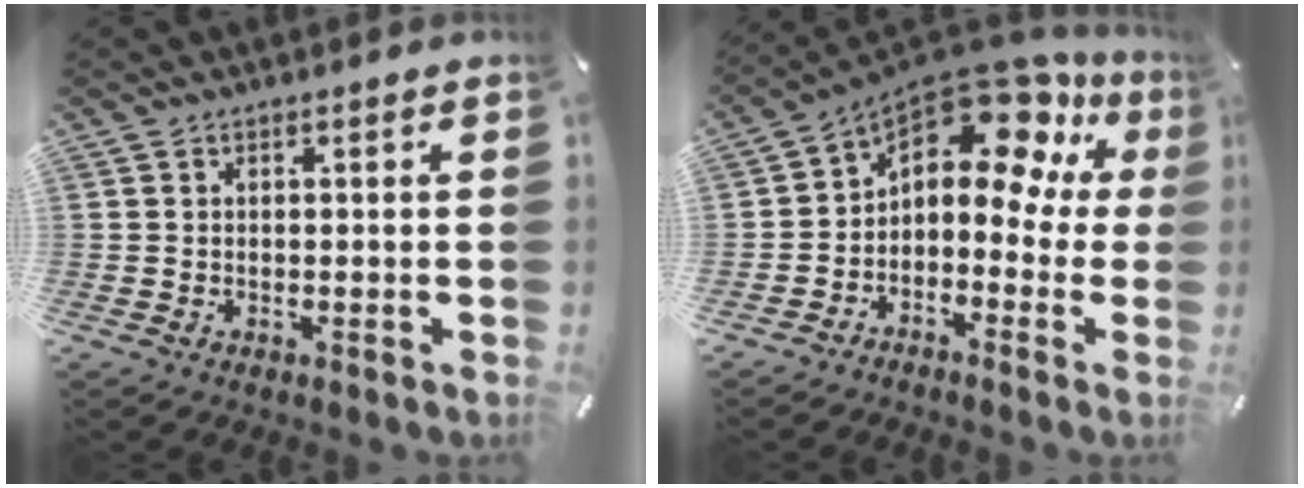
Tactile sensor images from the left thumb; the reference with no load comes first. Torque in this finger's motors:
{"motor_torque": [1.58, 3.43, 1.04, 0.84, 0.15]}